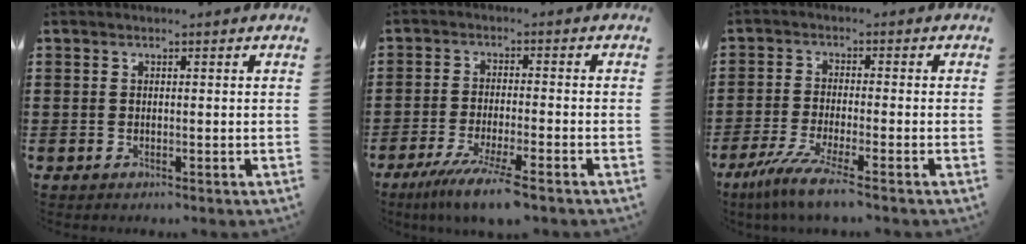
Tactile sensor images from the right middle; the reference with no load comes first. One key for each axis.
{"total": 6.5, "fx": -5.0, "fy": 0.1, "fz": 4.2, "tx": -0.084, "ty": -0.019, "tz": -0.091}
{"total": 6.1, "fx": -4.5, "fy": 0.2, "fz": 4.0, "tx": -0.099, "ty": -0.024, "tz": -0.091}